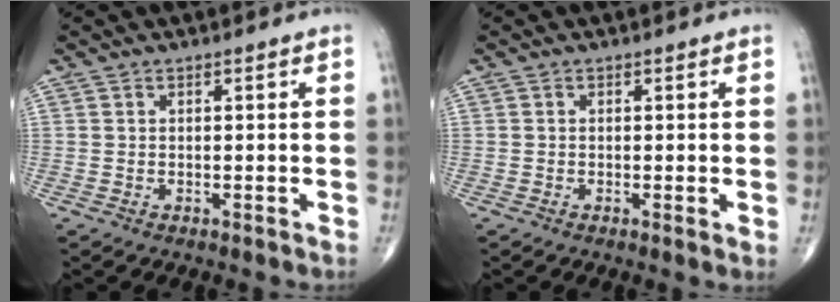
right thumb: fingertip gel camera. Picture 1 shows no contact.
{"total": 1.0, "force": [-0.1, 0.2, 1.0], "torque": [-0.019, -0.004, -0.004]}